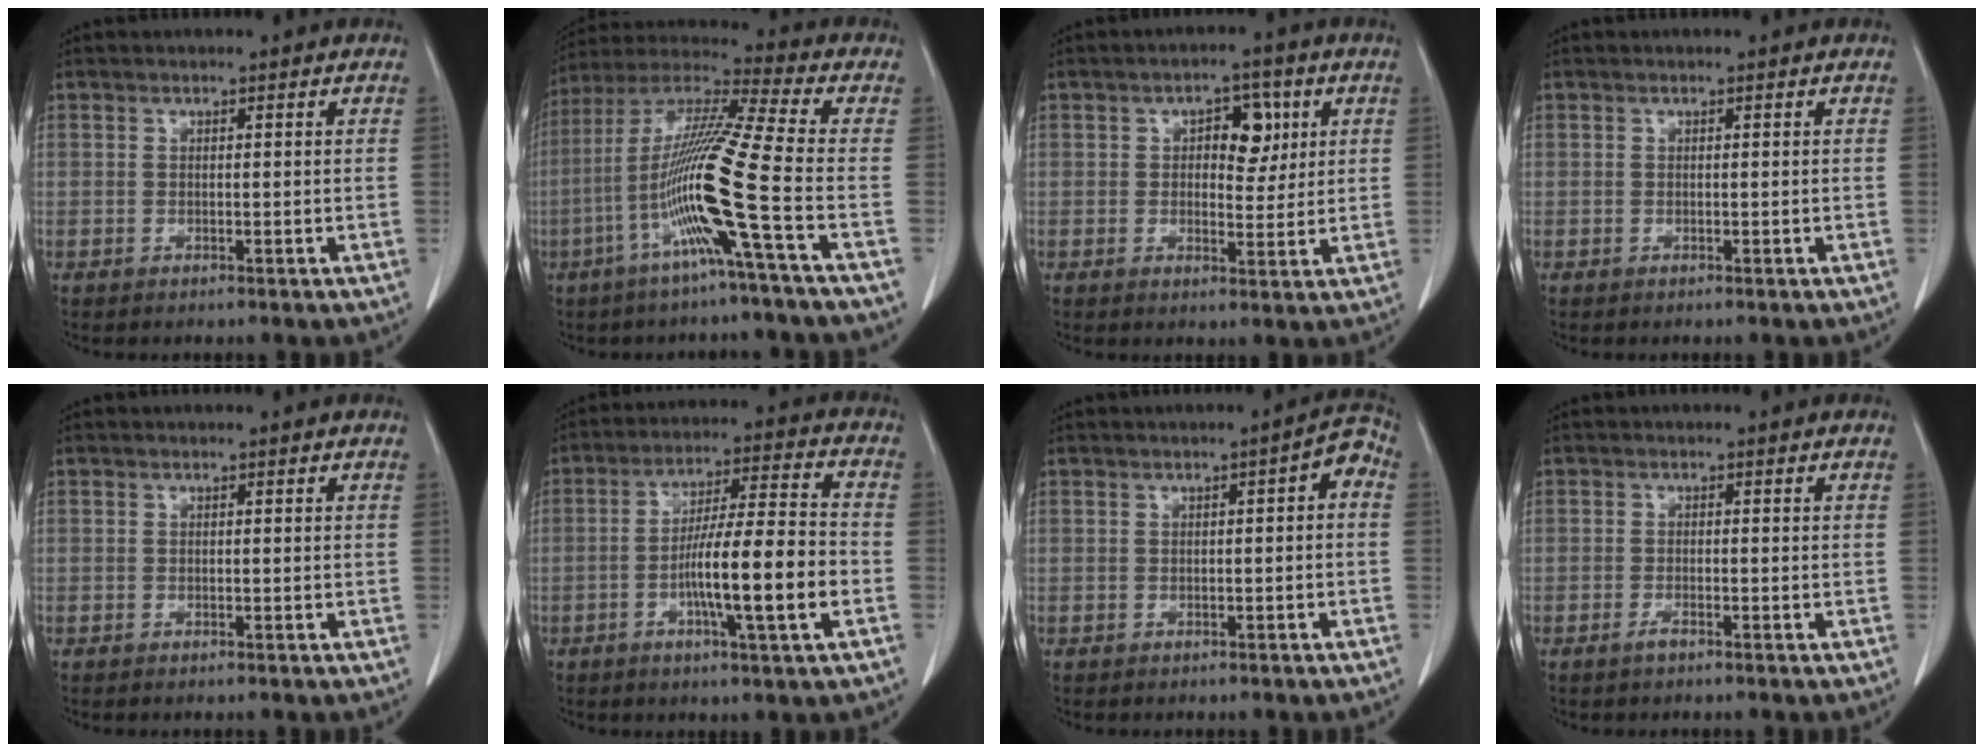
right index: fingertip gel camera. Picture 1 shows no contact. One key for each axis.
{"total": 15.3, "fx": -5.1, "fy": -2.1, "fz": 14.3, "tx": -0.282, "ty": -0.005, "tz": -0.107}
{"total": 5.8, "fx": 1.8, "fy": 3.2, "fz": 4.5, "tx": -0.059, "ty": 0.011, "tz": 0.026}
{"total": 0.0}
{"total": 0.0}
{"total": 13.1, "fx": -3.7, "fy": 0.5, "fz": 12.5, "tx": -0.212, "ty": 0.003, "tz": -0.064}
{"total": 3.1, "fx": -0.1, "fy": 0.8, "fz": 3.0, "tx": -0.031, "ty": 0.015, "tz": -0.005}
{"total": 1.1, "fx": -0.8, "fy": 0.1, "fz": 0.7, "tx": -0.020, "ty": -0.001, "tz": -0.012}